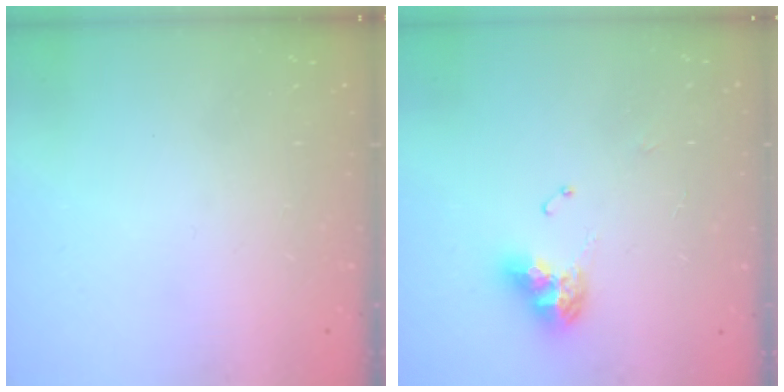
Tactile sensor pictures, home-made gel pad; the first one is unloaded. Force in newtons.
{"total": 9.4, "press": 9.4, "slide": 1.1}